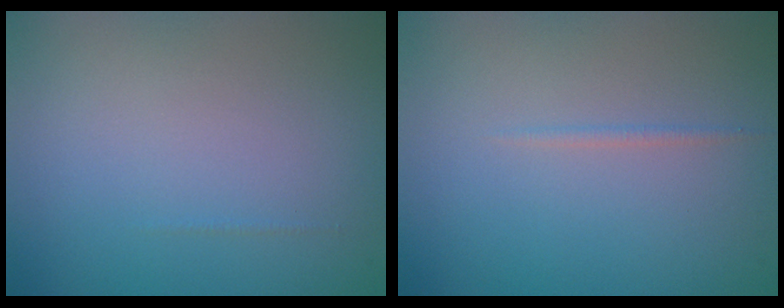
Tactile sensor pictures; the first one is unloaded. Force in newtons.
{"total": 0.5, "press": 0.5, "slide": 0.0}